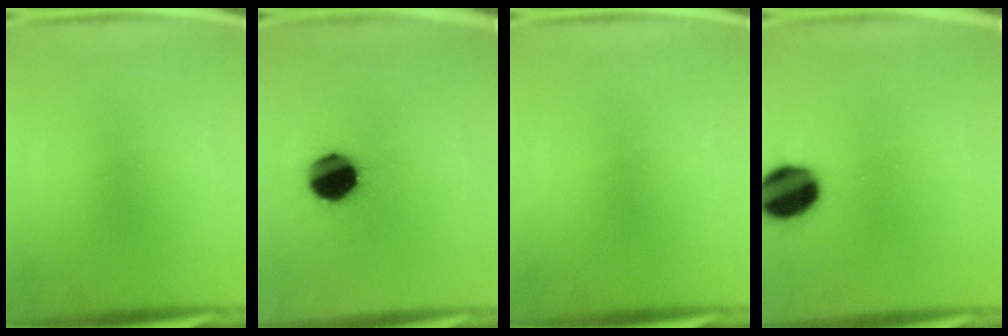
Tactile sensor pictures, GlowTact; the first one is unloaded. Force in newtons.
{"total": 11.5}
{"total": 0.0}
{"total": 12.2}